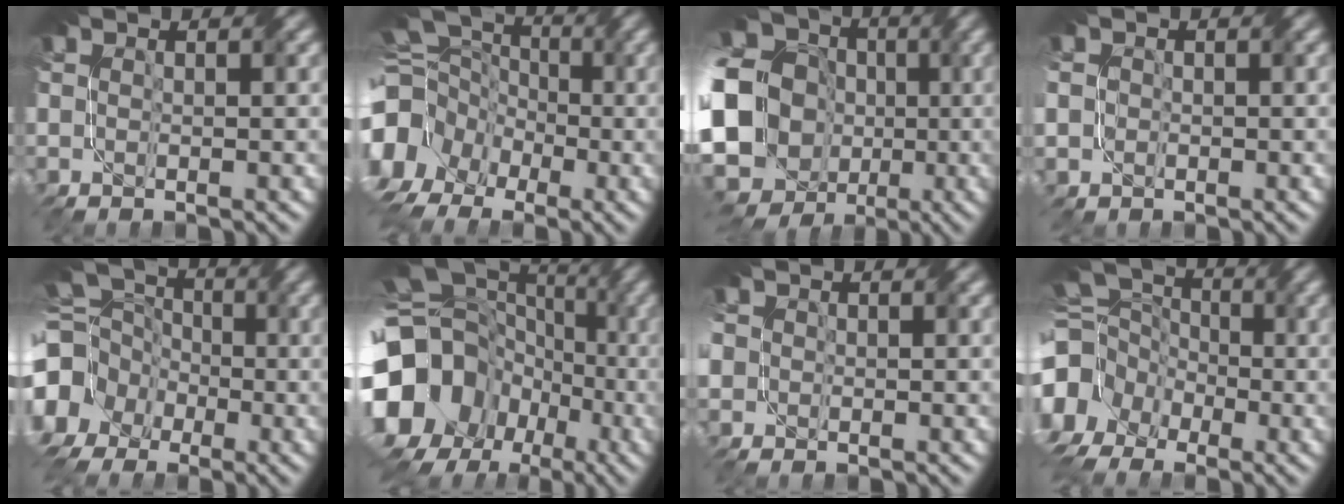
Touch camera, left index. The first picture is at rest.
{"total": 15.9, "force": [-6.2, 13.4, 5.9], "torque": [-0.154, -0.013, -0.125]}
{"total": 23.1, "force": [-2.9, 20.9, 9.4], "torque": [-0.205, 0.010, -0.107]}
{"total": 2.9, "force": [0.6, 2.7, 0.6], "torque": [-0.023, 0.010, 0.002]}
{"total": 15.1, "force": [-3.4, 13.3, 6.2], "torque": [-0.178, -0.005, -0.083]}
{"total": 19.8, "force": [-4.8, 17.5, 7.9], "torque": [-0.185, -0.015, -0.115]}
{"total": 3.2, "force": [-0.2, 2.8, 1.6], "torque": [-0.046, 0.002, -0.001]}
{"total": 13.2, "force": [-4.8, 11.0, 5.6], "torque": [-0.144, -0.009, -0.102]}